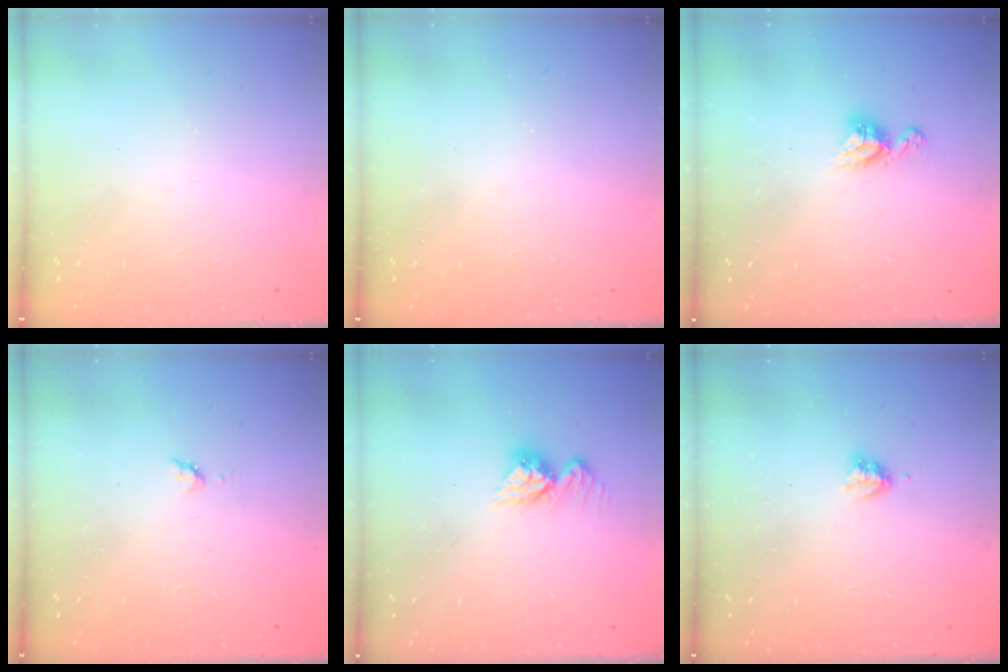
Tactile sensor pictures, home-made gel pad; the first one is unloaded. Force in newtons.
{"total": 1.7, "press": 1.7, "slide": 0.2}
{"total": 6.7, "press": 6.7, "slide": 0.4}
{"total": 3.5, "press": 3.4, "slide": 0.5}
{"total": 9.4, "press": 9.4, "slide": 0.9}
{"total": 2.9, "press": 2.9, "slide": 0.5}